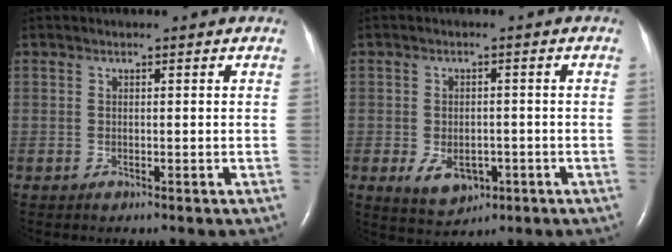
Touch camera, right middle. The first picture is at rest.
{"total": 5.5, "force": [-2.1, 3.6, 3.6], "torque": [-0.064, -0.003, -0.020]}